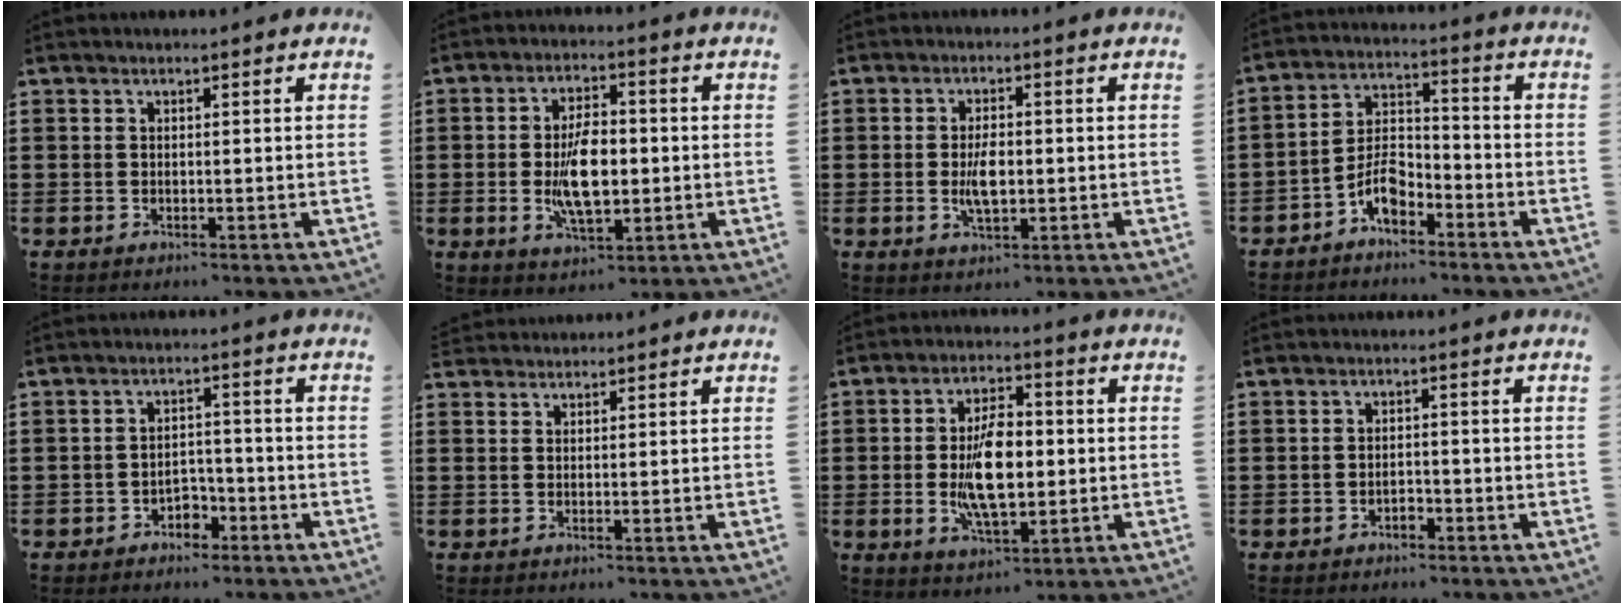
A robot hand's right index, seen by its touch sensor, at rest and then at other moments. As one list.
[{"total": 8.9, "force": [-0.8, 4.3, 7.8], "torque": [-0.155, -0.003, -0.019]}, {"total": 4.8, "force": [-0.4, 2.1, 4.3], "torque": [-0.078, -0.003, -0.011]}, {"total": 6.1, "force": [-3.9, 3.2, 3.5], "torque": [-0.074, 0.016, -0.076]}, {"total": 3.1, "force": [-2.2, 1.9, 1.2], "torque": [-0.026, 0.005, -0.045]}, {"total": 1.4, "force": [1.3, 0.3, -0.3], "torque": [0.002, 0.003, 0.028]}, {"total": 10.4, "force": [-0.6, 5.1, 9.0], "torque": [-0.171, -0.001, -0.017]}, {"total": 1.6, "force": [-1.1, 0.8, 0.8], "torque": [-0.020, -0.001, -0.022]}]